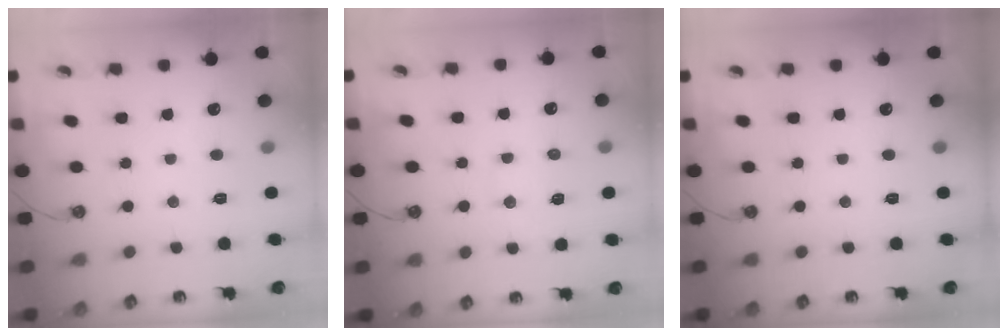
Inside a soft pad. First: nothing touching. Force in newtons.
{"total": 6.6, "press": 6.6, "slide": 0.9}
{"total": 0.0}